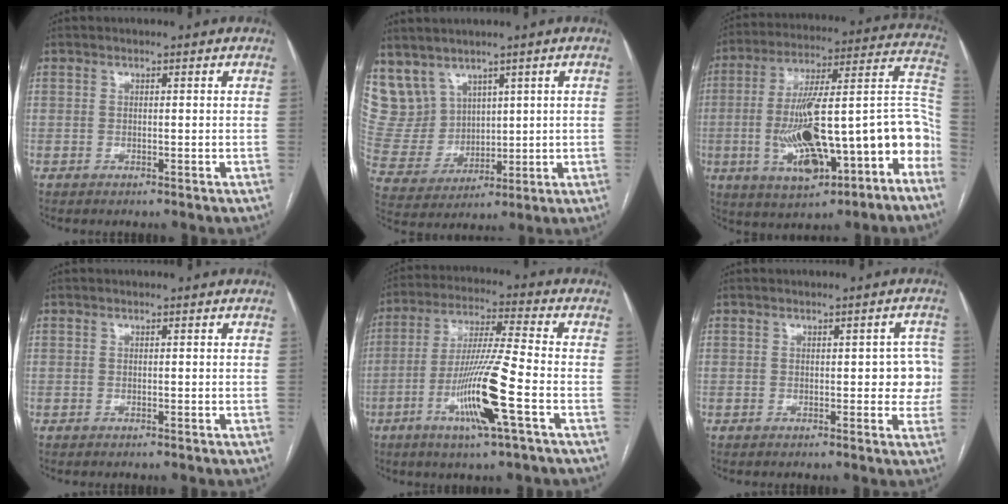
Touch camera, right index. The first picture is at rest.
{"total": 10.1, "force": [6.4, 7.6, 2.0], "torque": [-0.064, 0.035, 0.157]}
{"total": 23.4, "force": [-7.6, 6.0, 21.3], "torque": [-0.292, 0.030, -0.102]}
{"total": 0.0}
{"total": 13.0, "force": [-4.7, -0.5, 12.1], "torque": [-0.237, -0.013, -0.091]}
{"total": 4.3, "force": [0.3, 2.1, 3.7], "torque": [-0.026, 0.021, 0.004]}